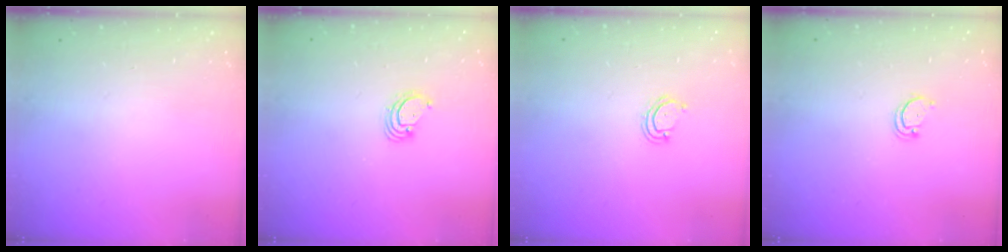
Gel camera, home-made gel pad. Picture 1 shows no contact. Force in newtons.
{"total": 3.0, "press": 3.0, "slide": 0.2}
{"total": 3.9, "press": 3.9, "slide": 0.4}
{"total": 1.9, "press": 1.9, "slide": 0.2}